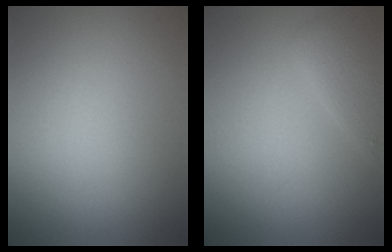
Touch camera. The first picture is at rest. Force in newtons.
{"total": 2.1, "press": 2.0, "slide": 0.2}